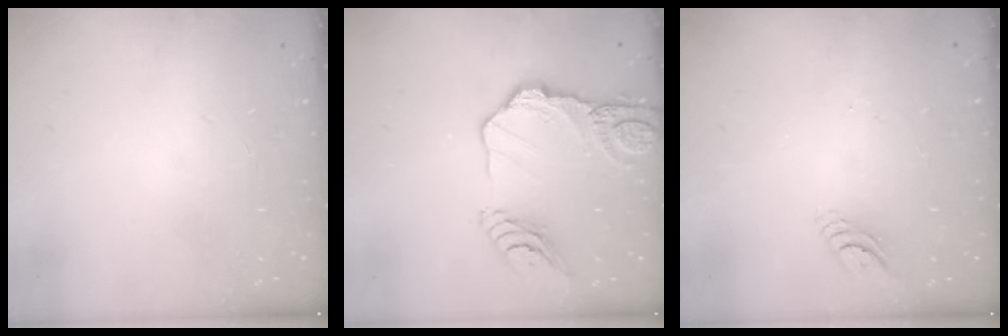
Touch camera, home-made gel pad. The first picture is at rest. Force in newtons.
{"total": 15.4, "press": 15.3, "slide": 2.0}
{"total": 4.1, "press": 4.1, "slide": 0.5}